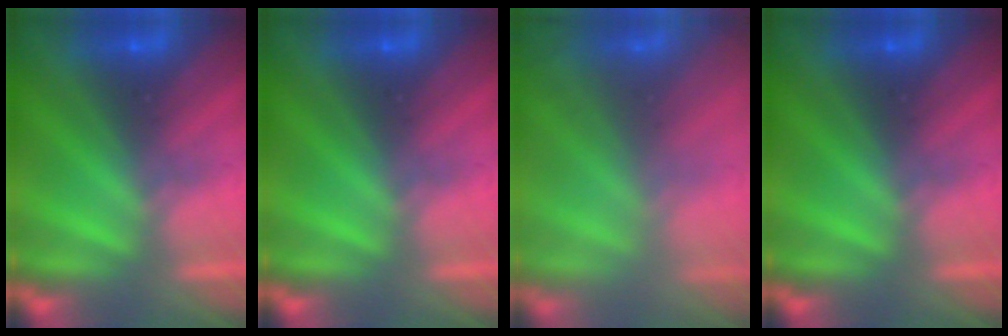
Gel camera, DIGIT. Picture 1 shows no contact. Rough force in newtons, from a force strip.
{"total": 0.0}
{"total": 7.8}
{"total": 0.0}